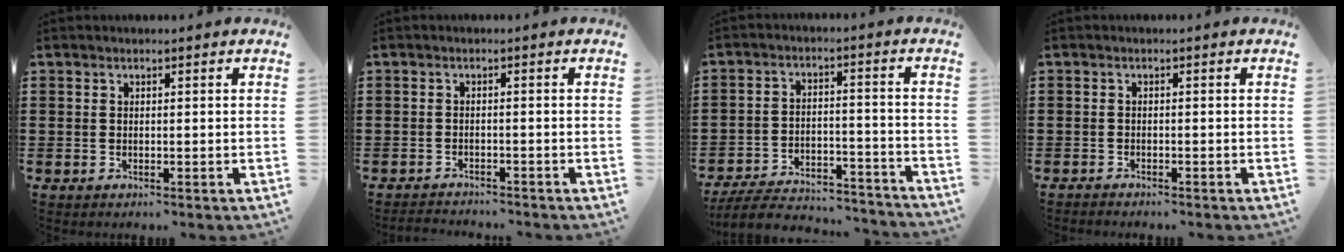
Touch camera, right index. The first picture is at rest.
{"total": 1.6, "force": [-1.6, 0.0, -0.1], "torque": [-0.004, 0.002, -0.035]}
{"total": 6.5, "force": [-6.1, 1.2, 2.0], "torque": [-0.040, 0.009, -0.120]}
{"total": 0.9, "force": [-0.9, 0.1, -0.1], "torque": [-0.001, 0.002, -0.019]}